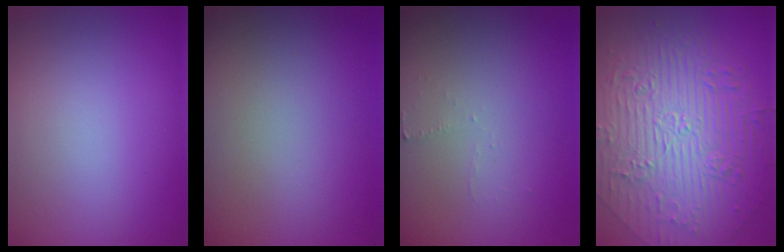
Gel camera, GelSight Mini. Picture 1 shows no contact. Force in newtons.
{"total": 0.0}
{"total": 0.9, "press": 0.8, "slide": 0.3}
{"total": 11.1, "press": 7.5, "slide": 8.2}